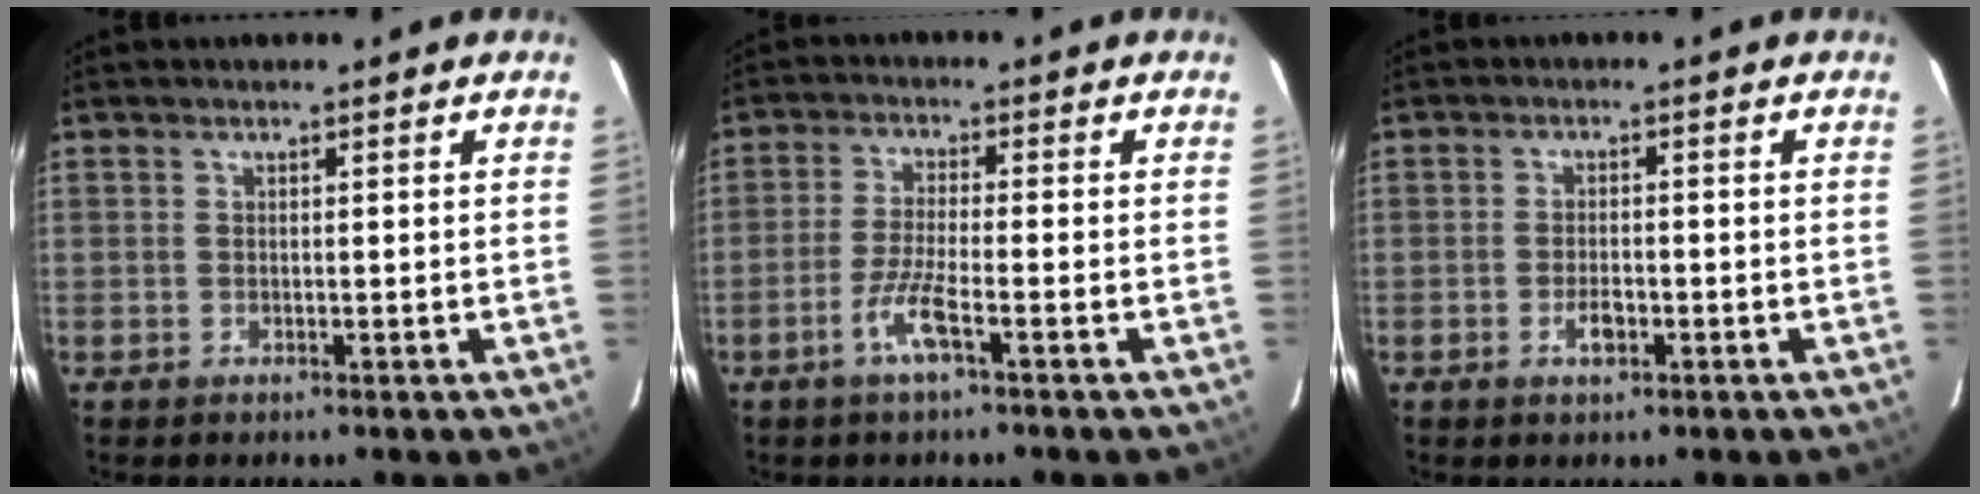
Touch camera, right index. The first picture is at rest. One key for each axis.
{"total": 5.5, "fx": -2.9, "fy": -0.1, "fz": 4.6, "tx": -0.101, "ty": -0.004, "tz": -0.059}
{"total": 2.9, "fx": -1.3, "fy": 1.4, "fz": 2.2, "tx": -0.044, "ty": 0.000, "tz": -0.022}